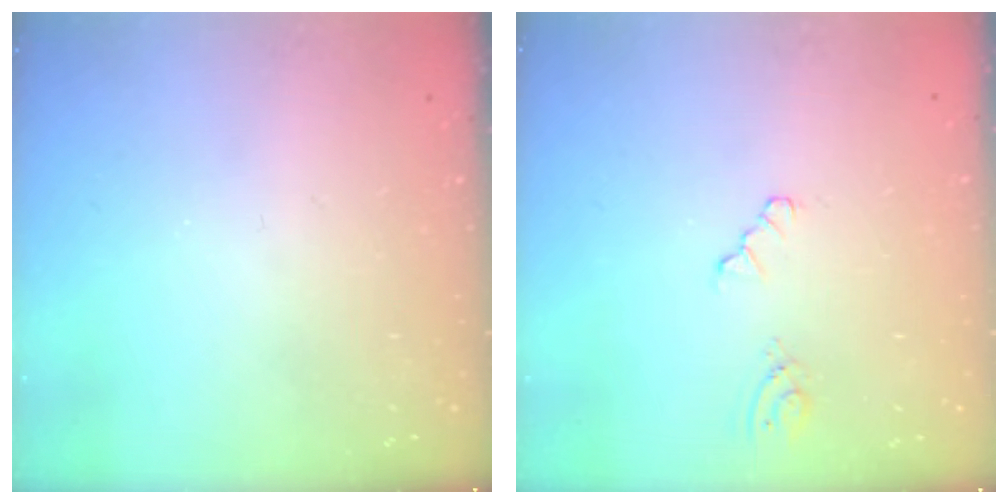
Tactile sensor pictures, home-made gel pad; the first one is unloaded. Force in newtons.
{"total": 3.2, "press": 3.2, "slide": 0.5}